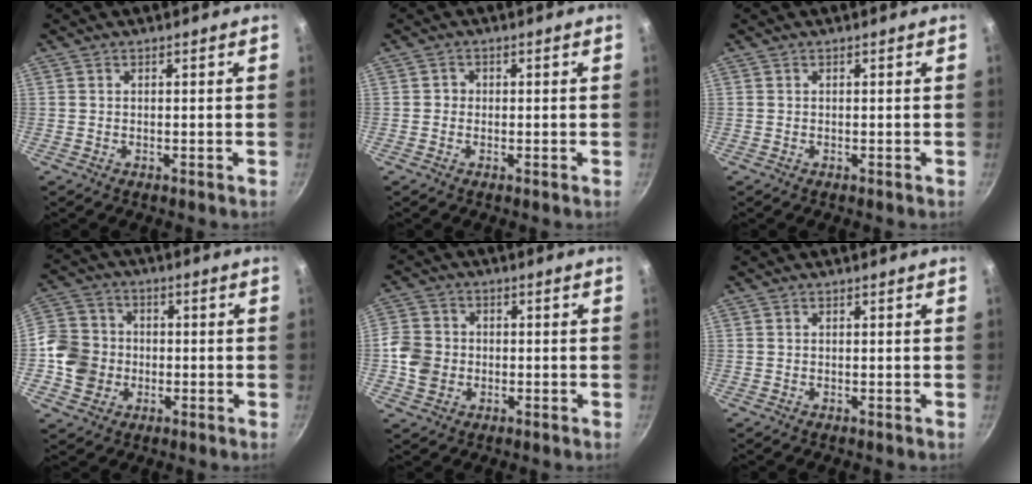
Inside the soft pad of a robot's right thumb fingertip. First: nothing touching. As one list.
[{"total": 1.2, "force": [-0.2, 1.2, 0.3], "torque": [0.002, 0.001, -0.006]}, {"total": 0.0}, {"total": 10.1, "force": [-1.6, 9.1, 3.9], "torque": [-0.046, 0.023, -0.044]}, {"total": 6.9, "force": [-1.3, 6.1, 3.0], "torque": [-0.039, 0.016, -0.035]}, {"total": 0.0}]